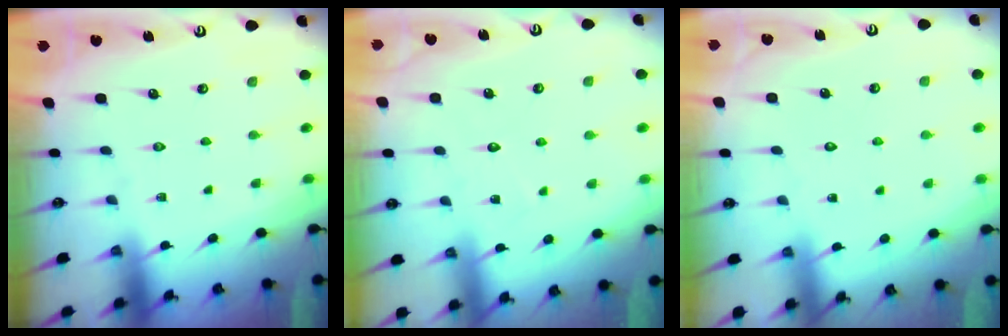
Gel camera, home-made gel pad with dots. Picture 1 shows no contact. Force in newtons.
{"total": 6.0, "press": 5.9, "slide": 0.5}
{"total": 3.3, "press": 3.3, "slide": 0.2}